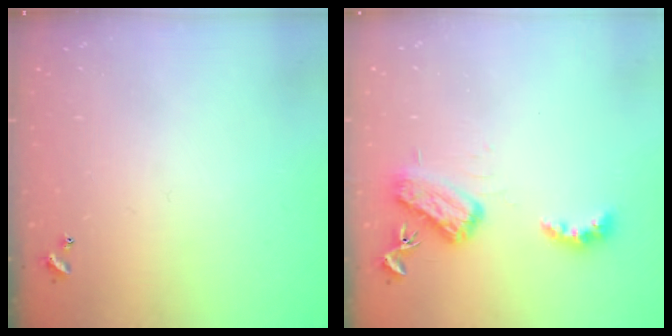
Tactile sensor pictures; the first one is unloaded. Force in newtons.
{"total": 7.0, "press": 7.0, "slide": 0.1}